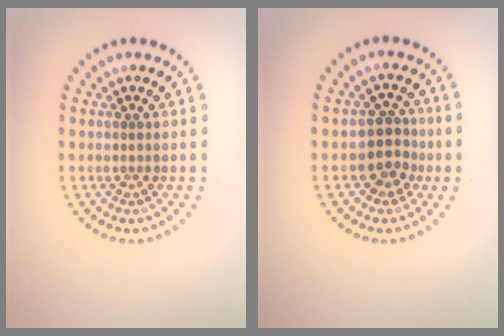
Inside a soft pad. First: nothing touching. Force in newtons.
{"total": 2.8, "press": 2.5, "slide": 1.3}